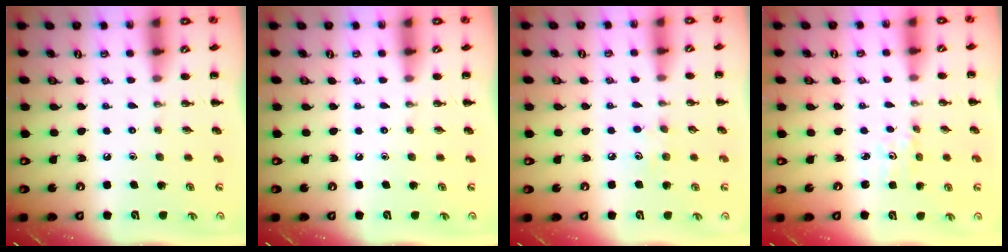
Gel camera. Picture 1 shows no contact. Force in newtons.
{"total": 0.0}
{"total": 4.1, "press": 3.9, "slide": 1.1}
{"total": 1.1, "press": 1.0, "slide": 0.3}